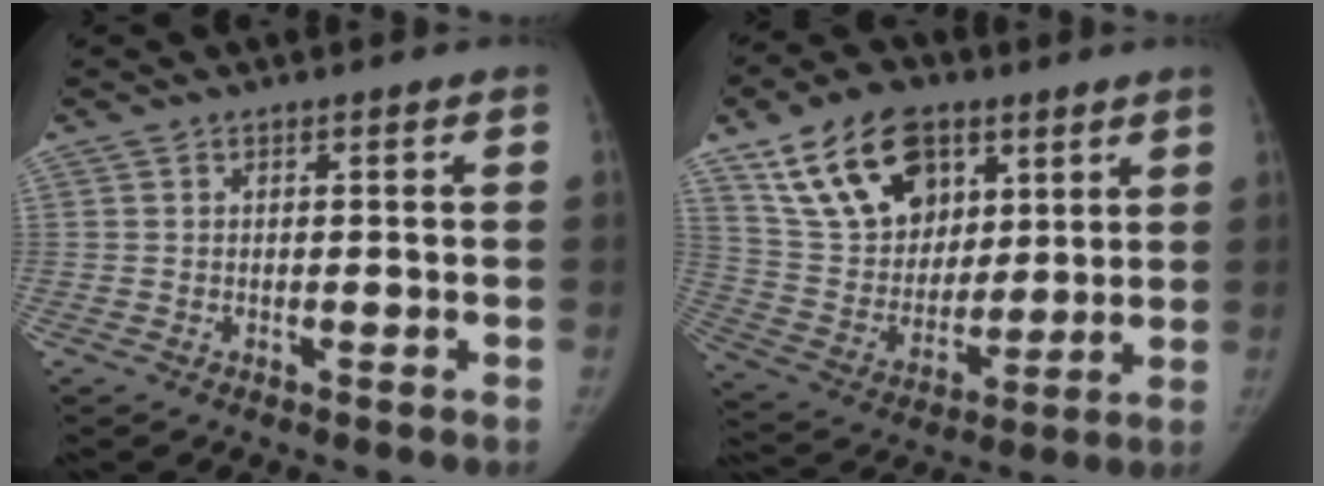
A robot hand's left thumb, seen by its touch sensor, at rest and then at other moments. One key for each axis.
{"total": 20.2, "fx": 10.8, "fy": 13.1, "fz": 10.8, "tx": -0.156, "ty": -0.034, "tz": 0.200}